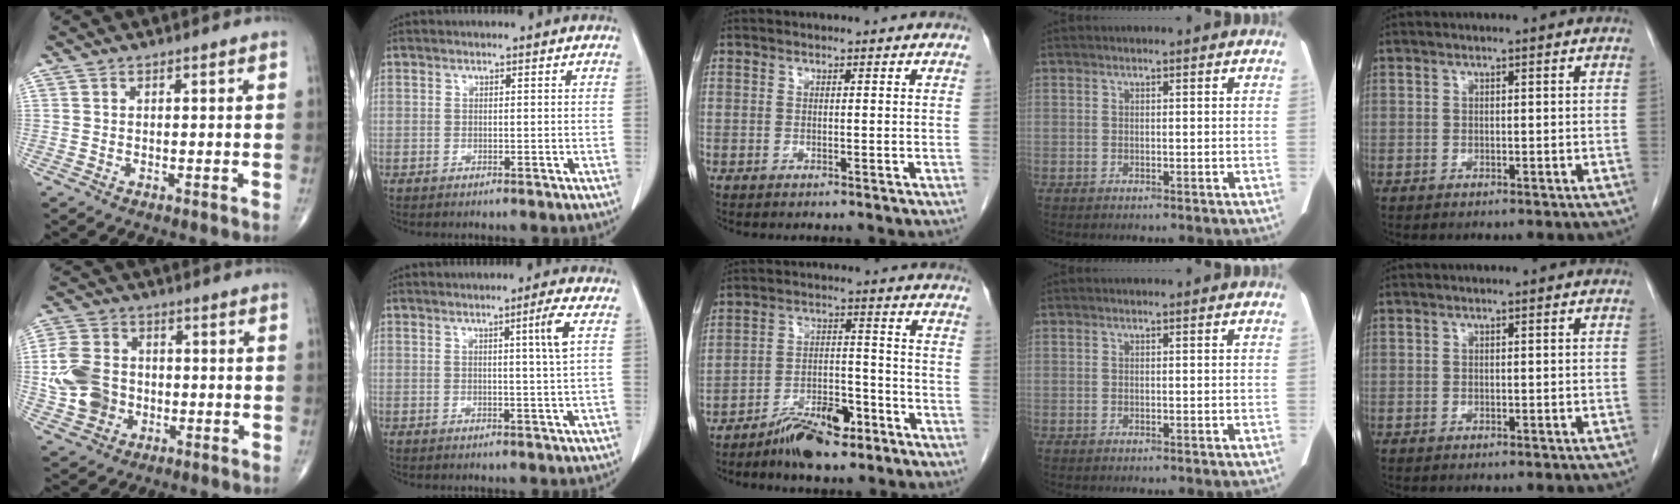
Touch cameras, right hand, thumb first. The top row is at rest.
{"thumb": {"total": 11.0, "force": [-1.4, 9.1, 6.1], "torque": [-0.108, 0.013, -0.026]}, "index": {"total": 3.3, "force": [1.0, -1.2, 3.0], "torque": [-0.050, -0.008, 0.018]}, "middle": {"total": 8.4, "force": [-6.1, 2.9, 5.0], "torque": [-0.086, 0.007, -0.105]}}